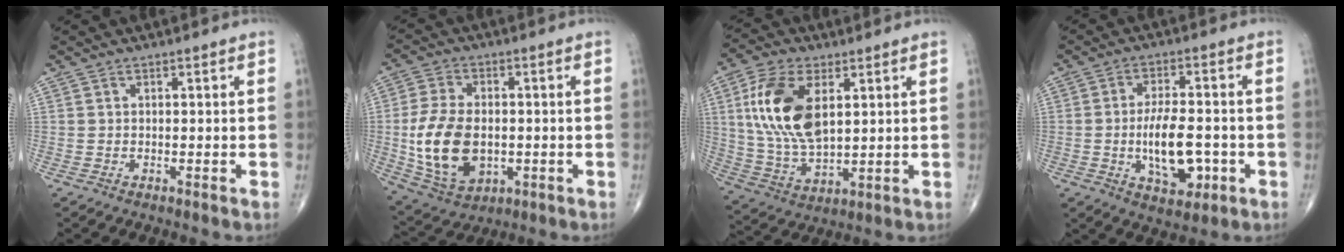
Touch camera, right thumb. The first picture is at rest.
{"total": 15.0, "force": [-1.4, 9.5, 11.6], "torque": [-0.215, -0.005, -0.011]}
{"total": 16.1, "force": [4.3, 8.4, 13.0], "torque": [-0.254, -0.011, 0.089]}
{"total": 11.0, "force": [-2.3, 5.3, 9.4], "torque": [-0.141, 0.009, -0.032]}